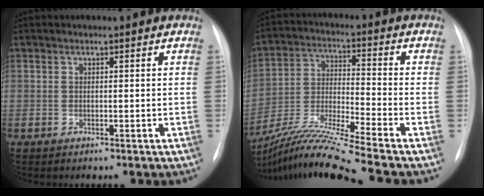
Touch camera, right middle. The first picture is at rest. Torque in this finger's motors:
{"motor_torque": [0.36, -1.33, 0.01, 0.11]}